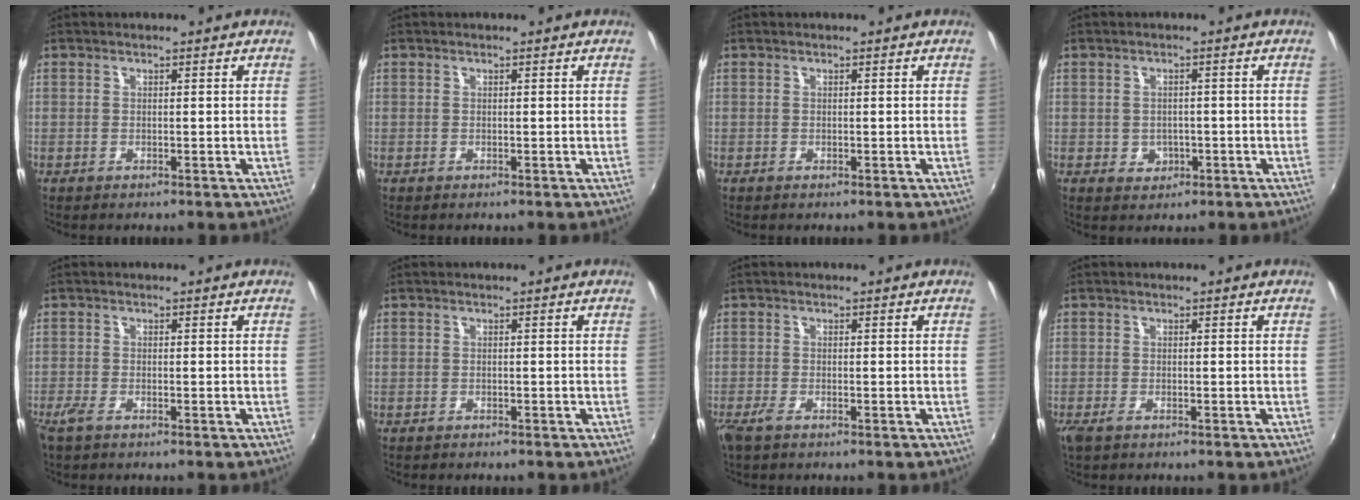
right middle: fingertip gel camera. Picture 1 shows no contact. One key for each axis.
{"total": 0.0}
{"total": 0.0}
{"total": 3.1, "fx": -0.8, "fy": 2.9, "fz": 1.0, "tx": -0.021, "ty": 0.001, "tz": -0.005}
{"total": 2.1, "fx": -1.6, "fy": 0.6, "fz": 1.3, "tx": -0.031, "ty": -0.007, "tz": -0.032}
{"total": 0.7, "fx": -0.7, "fy": 0.3, "fz": 0.0, "tx": -0.005, "ty": -0.001, "tz": -0.011}
{"total": 2.1, "fx": -1.5, "fy": 0.4, "fz": 1.3, "tx": -0.030, "ty": -0.007, "tz": -0.030}
{"total": 1.7, "fx": -1.1, "fy": 0.5, "fz": 1.1, "tx": -0.024, "ty": -0.007, "tz": -0.021}